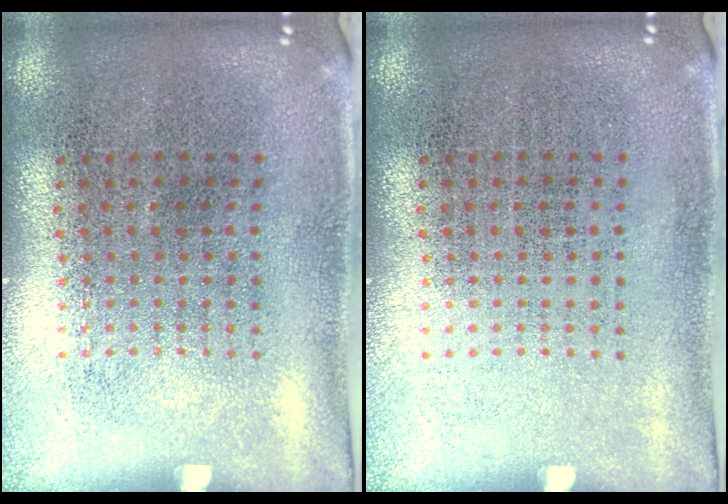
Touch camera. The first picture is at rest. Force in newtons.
{"total": 0.0}